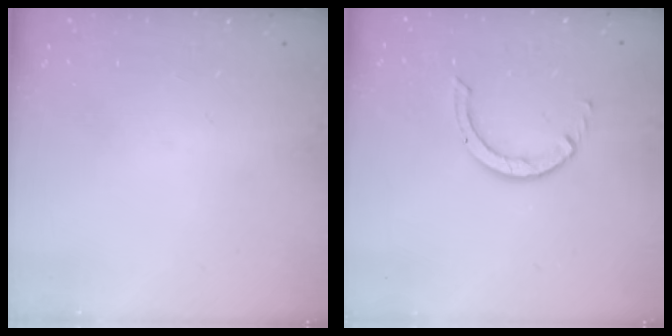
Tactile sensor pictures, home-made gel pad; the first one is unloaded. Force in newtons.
{"total": 2.9, "press": 2.9, "slide": 0.2}